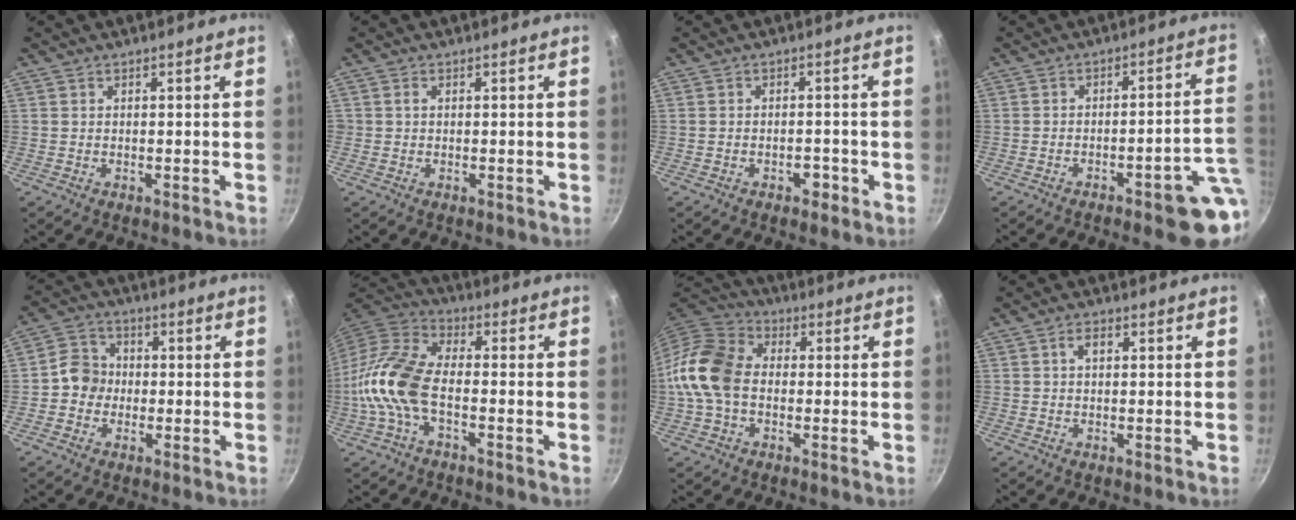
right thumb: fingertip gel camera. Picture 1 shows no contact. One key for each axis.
{"total": 0.9, "fx": 0.2, "fy": 0.7, "fz": 0.5, "tx": -0.007, "ty": 0.002, "tz": 0.002}
{"total": 2.4, "fx": -1.3, "fy": 1.4, "fz": 1.4, "tx": -0.010, "ty": 0.016, "tz": -0.014}
{"total": 10.6, "fx": -4.0, "fy": 2.7, "fz": 9.4, "tx": -0.089, "ty": 0.039, "tz": -0.046}
{"total": 6.3, "fx": -0.8, "fy": 5.7, "fz": 2.5, "tx": -0.009, "ty": 0.018, "tz": -0.033}
{"total": 13.3, "fx": -3.2, "fy": 6.9, "fz": 10.9, "tx": -0.213, "ty": 0.037, "tz": -0.079}
{"total": 12.5, "fx": -1.0, "fy": 9.2, "fz": 8.5, "tx": -0.140, "ty": 0.029, "tz": -0.040}
{"total": 2.2, "fx": 0.5, "fy": 1.3, "fz": 1.7, "tx": -0.029, "ty": 0.005, "tz": 0.009}